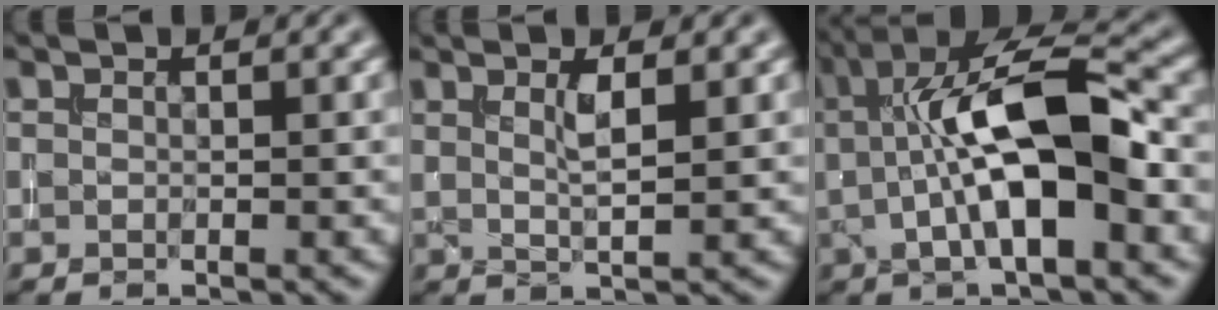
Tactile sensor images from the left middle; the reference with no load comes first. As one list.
[{"total": 2.4, "force": [1.1, 0.6, 2.1], "torque": [-0.029, 0.002, 0.017]}, {"total": 10.1, "force": [0.5, 3.3, 9.5], "torque": [-0.157, 0.019, 0.003]}]